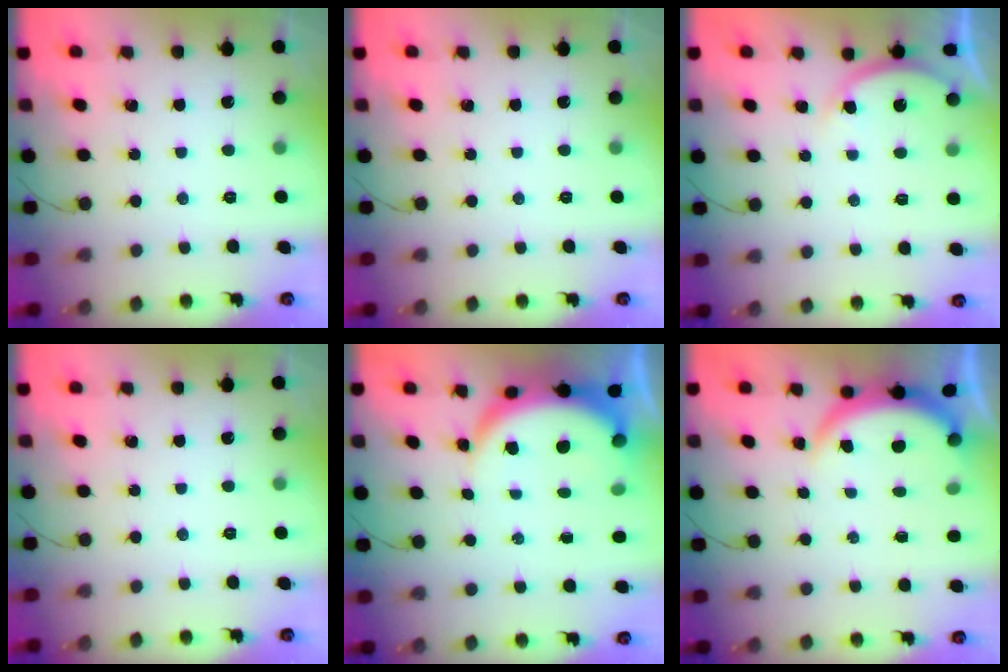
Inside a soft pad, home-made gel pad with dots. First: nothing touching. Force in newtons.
{"total": 0.0}
{"total": 3.7, "press": 3.6, "slide": 0.6}
{"total": 0.0}
{"total": 7.4, "press": 7.3, "slide": 1.0}
{"total": 3.9, "press": 3.9, "slide": 0.2}